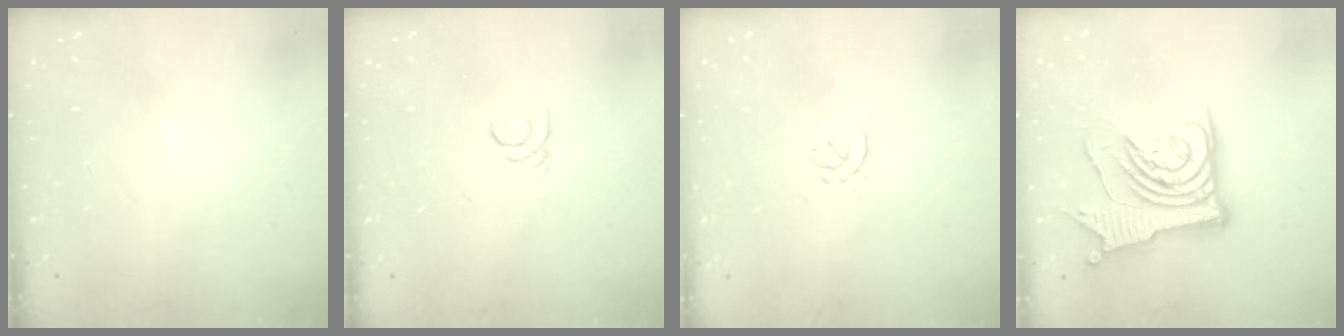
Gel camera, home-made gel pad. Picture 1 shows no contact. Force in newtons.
{"total": 1.3, "press": 1.3, "slide": 0.1}
{"total": 0.7, "press": 0.5, "slide": 0.5}
{"total": 13.6, "press": 13.5, "slide": 1.8}